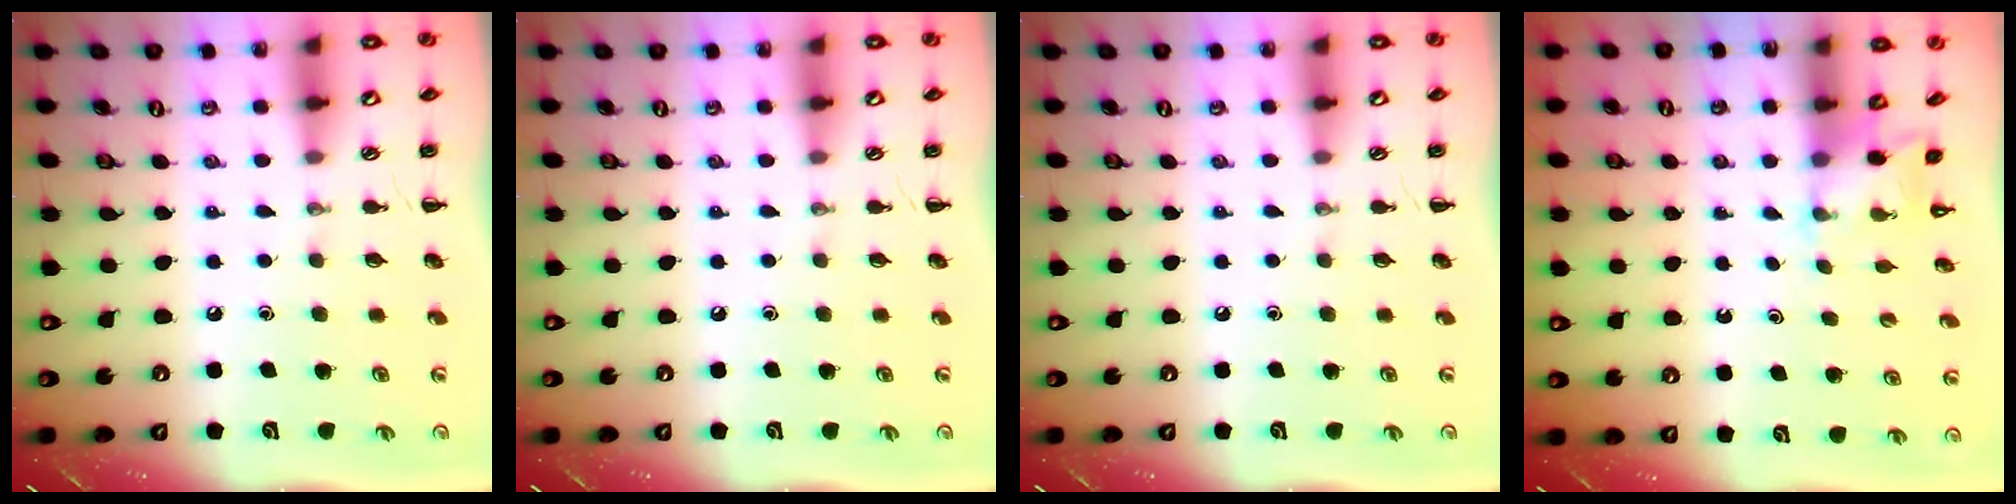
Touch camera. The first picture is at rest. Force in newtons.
{"total": 0.0}
{"total": 0.0}
{"total": 2.0, "press": 2.0, "slide": 0.5}